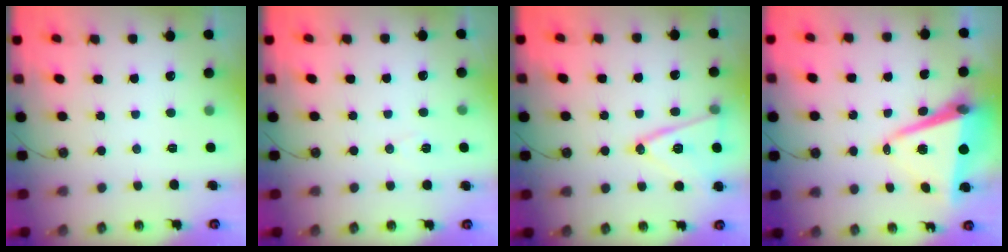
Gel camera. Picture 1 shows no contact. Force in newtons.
{"total": 6.9, "press": 5.2, "slide": 4.5}
{"total": 14.9, "press": 14.5, "slide": 3.5}
{"total": 11.8, "press": 11.3, "slide": 3.2}